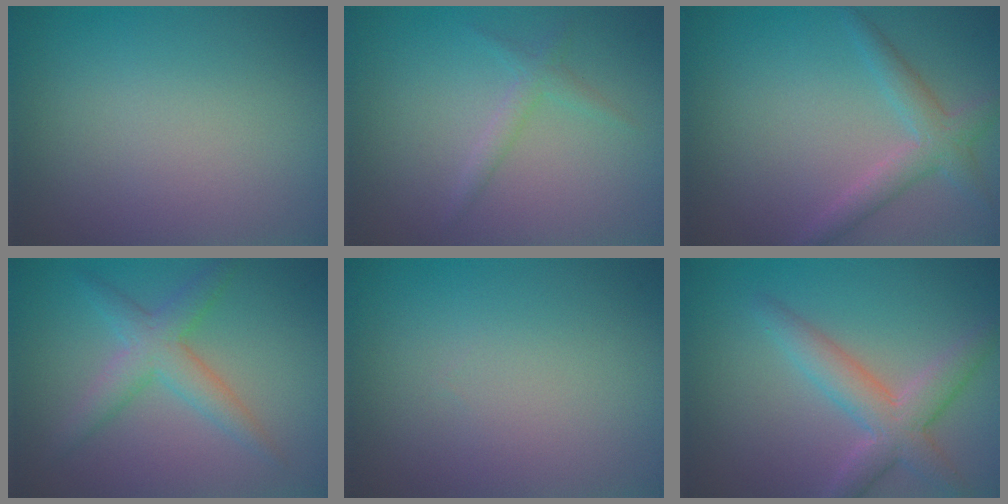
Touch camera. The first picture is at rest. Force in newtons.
{"total": 1.4, "press": 1.4, "slide": 0.1}
{"total": 2.8, "press": 2.7, "slide": 0.2}
{"total": 3.5, "press": 3.5, "slide": 0.1}
{"total": 0.0}
{"total": 4.1, "press": 4.1, "slide": 0.2}